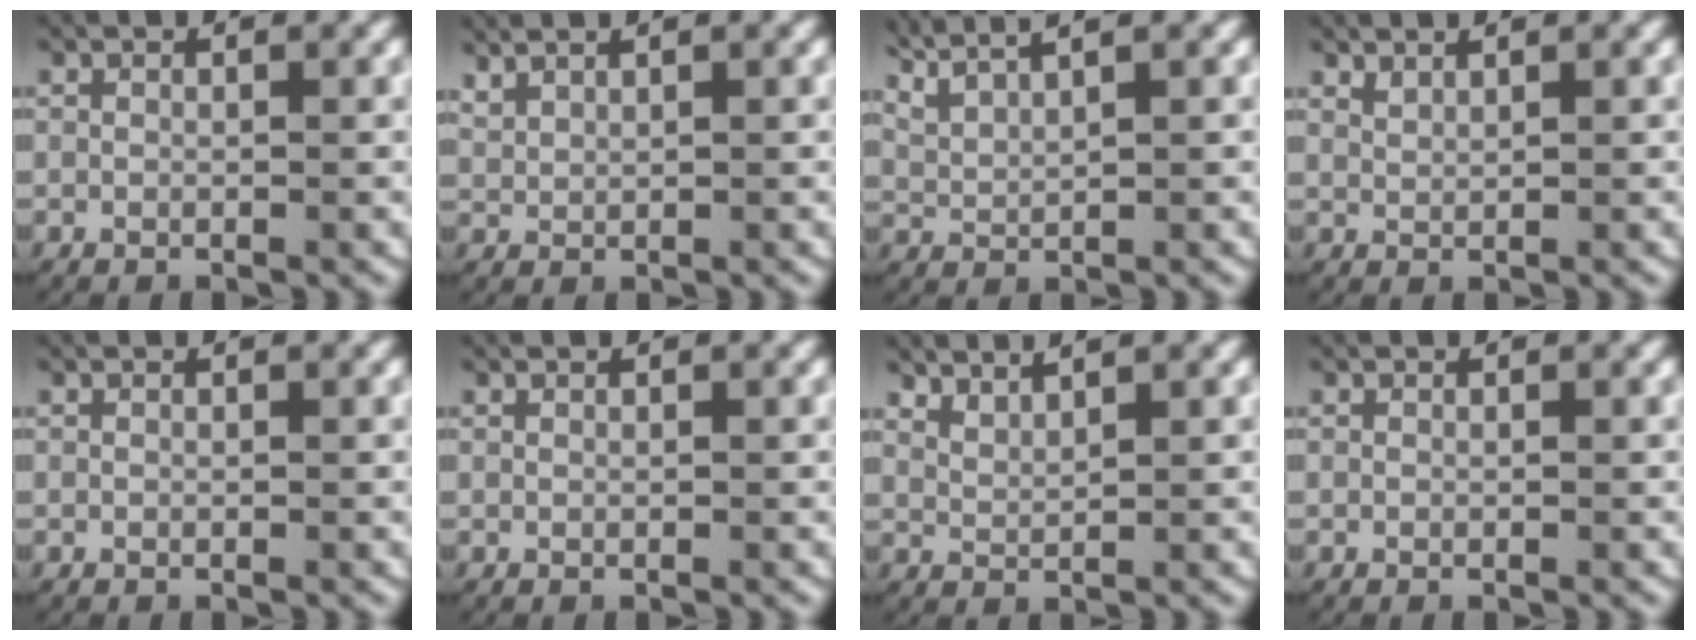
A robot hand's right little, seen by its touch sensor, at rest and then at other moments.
{"total": 2.4, "force": [1.9, 1.1, 0.9], "torque": [-0.024, 0.006, 0.038]}
{"total": 4.2, "force": [3.1, 1.7, 2.2], "torque": [-0.050, 0.006, 0.058]}
{"total": 1.4, "force": [1.3, 0.3, 0.5], "torque": [-0.012, 0.000, 0.028]}
{"total": 0.0}
{"total": 0.0}
{"total": 2.5, "force": [2.2, 0.6, 0.9], "torque": [-0.024, -0.004, 0.046]}
{"total": 0.0}